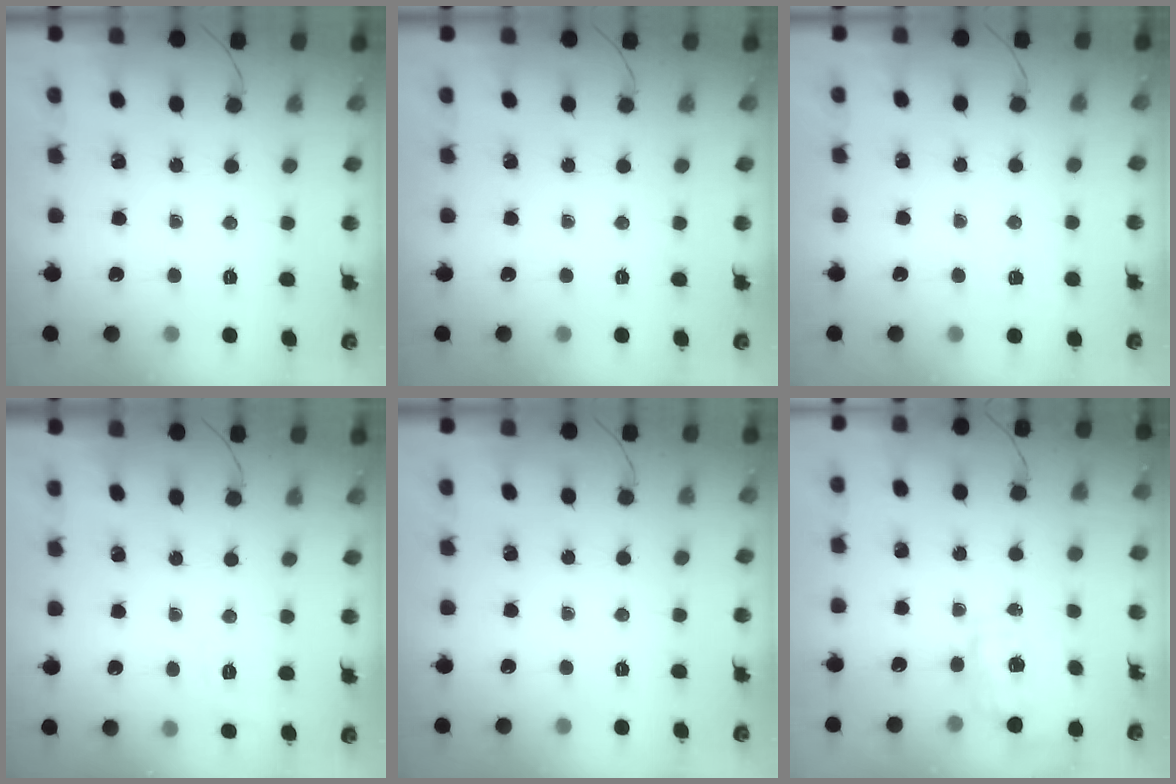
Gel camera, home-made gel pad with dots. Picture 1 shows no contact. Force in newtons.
{"total": 0.0}
{"total": 3.9, "press": 3.5, "slide": 1.7}
{"total": 2.6, "press": 1.5, "slide": 2.1}
{"total": 0.0}
{"total": 1.8, "press": 1.7, "slide": 0.6}